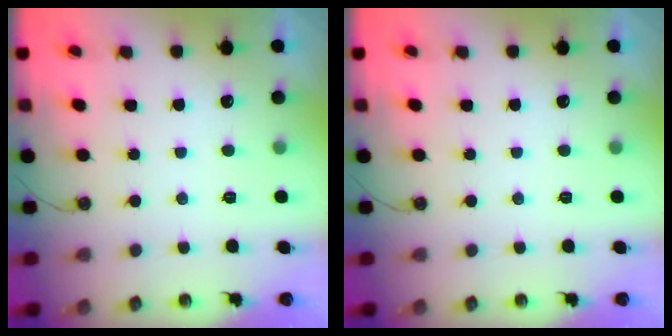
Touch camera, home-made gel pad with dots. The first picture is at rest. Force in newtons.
{"total": 0.0}